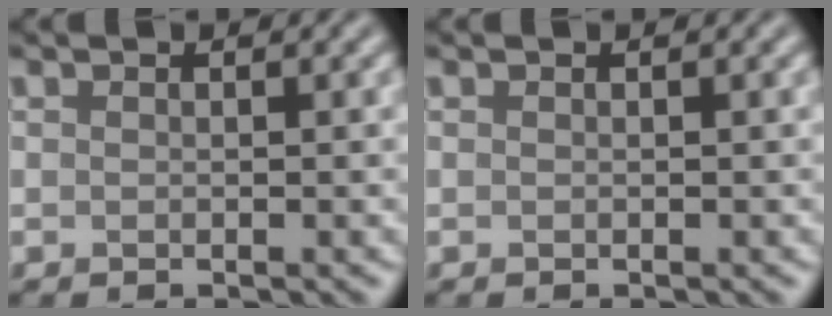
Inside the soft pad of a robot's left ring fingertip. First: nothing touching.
{"total": 0.0}